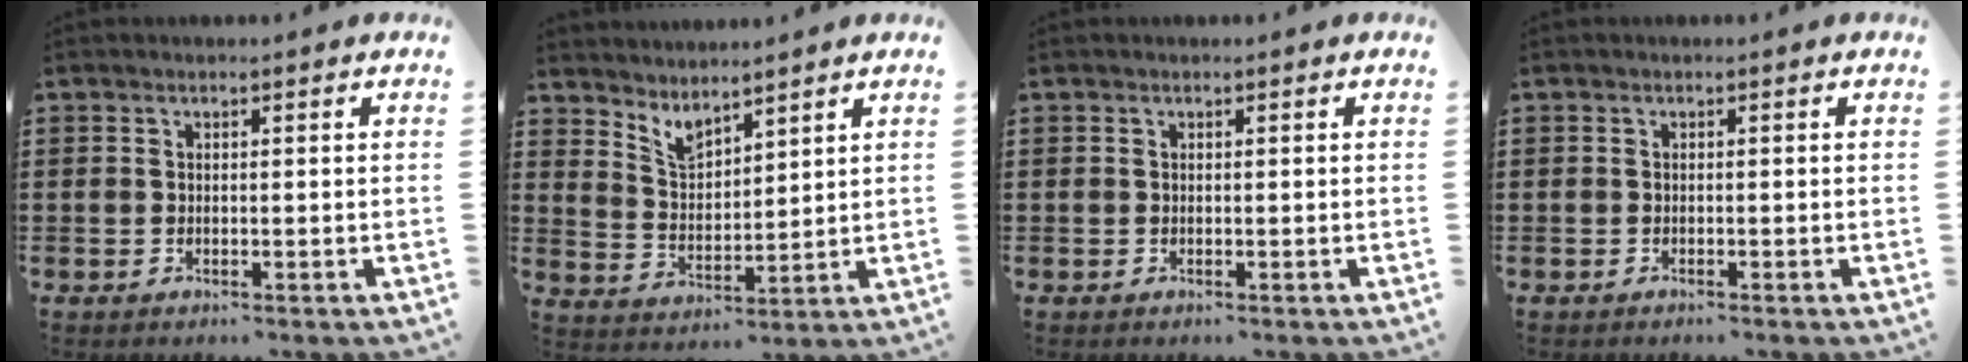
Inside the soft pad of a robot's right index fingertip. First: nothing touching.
{"total": 4.1, "force": [3.8, 1.0, 1.0], "torque": [-0.033, -0.010, 0.072]}
{"total": 0.0}
{"total": 0.6, "force": [-0.6, -0.1, 0.1], "torque": [-0.002, -0.004, -0.011]}